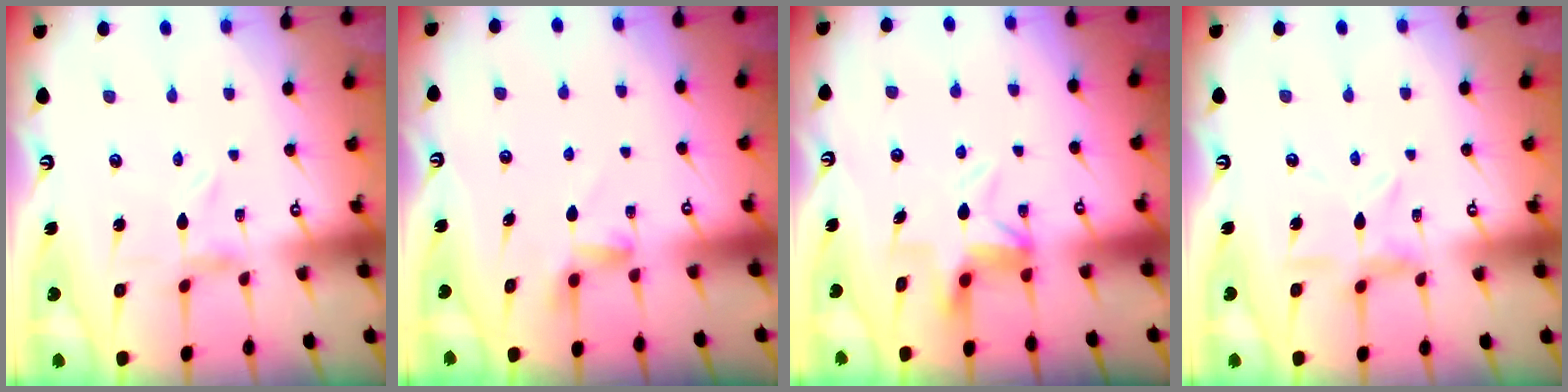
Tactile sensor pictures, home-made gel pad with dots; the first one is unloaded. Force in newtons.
{"total": 2.6, "press": 2.6, "slide": 0.4}
{"total": 4.9, "press": 4.9, "slide": 0.3}
{"total": 7.4, "press": 7.4, "slide": 0.7}